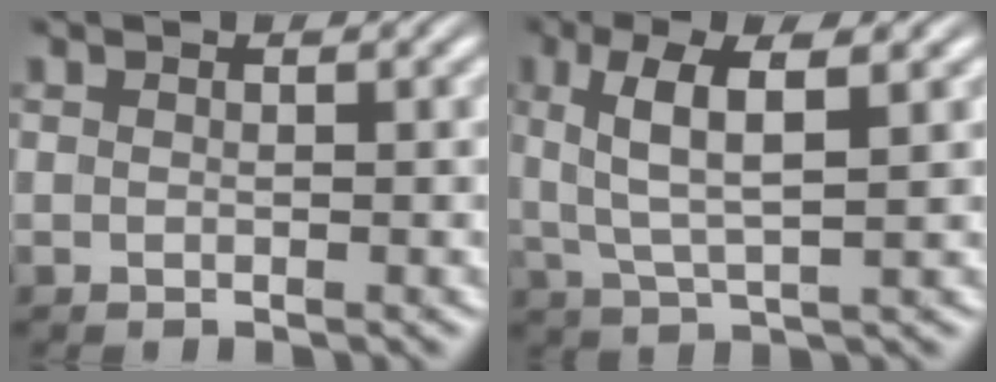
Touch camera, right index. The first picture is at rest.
{"total": 4.6, "force": [0.9, 1.5, 4.2], "torque": [-0.086, -0.002, 0.024]}